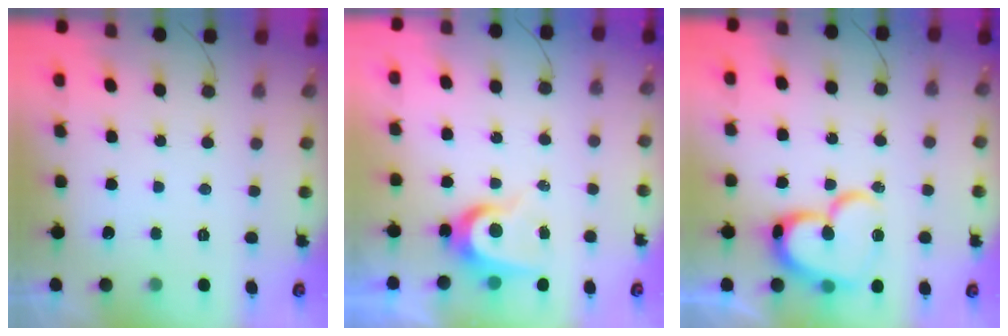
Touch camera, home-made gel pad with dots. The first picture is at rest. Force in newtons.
{"total": 6.5, "press": 6.5, "slide": 0.1}
{"total": 17.3, "press": 17.2, "slide": 1.5}